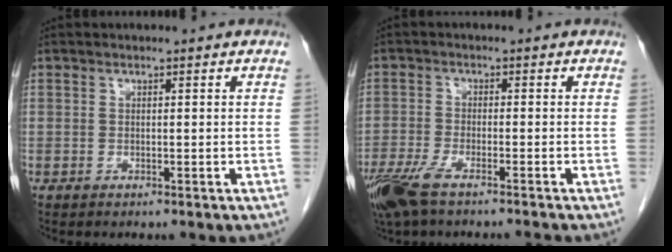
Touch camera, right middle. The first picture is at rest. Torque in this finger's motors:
{"motor_torque": [0.14, -0.11, 0.07, 0.06]}